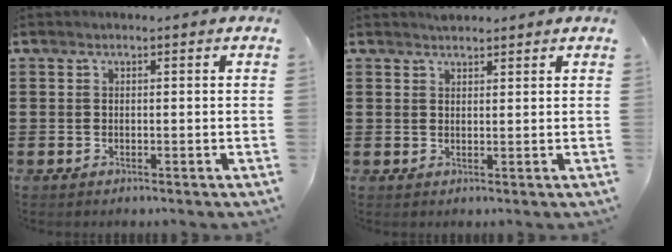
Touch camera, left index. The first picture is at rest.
{"total": 1.9, "force": [1.7, 0.8, -0.2], "torque": [0.000, 0.002, 0.036]}